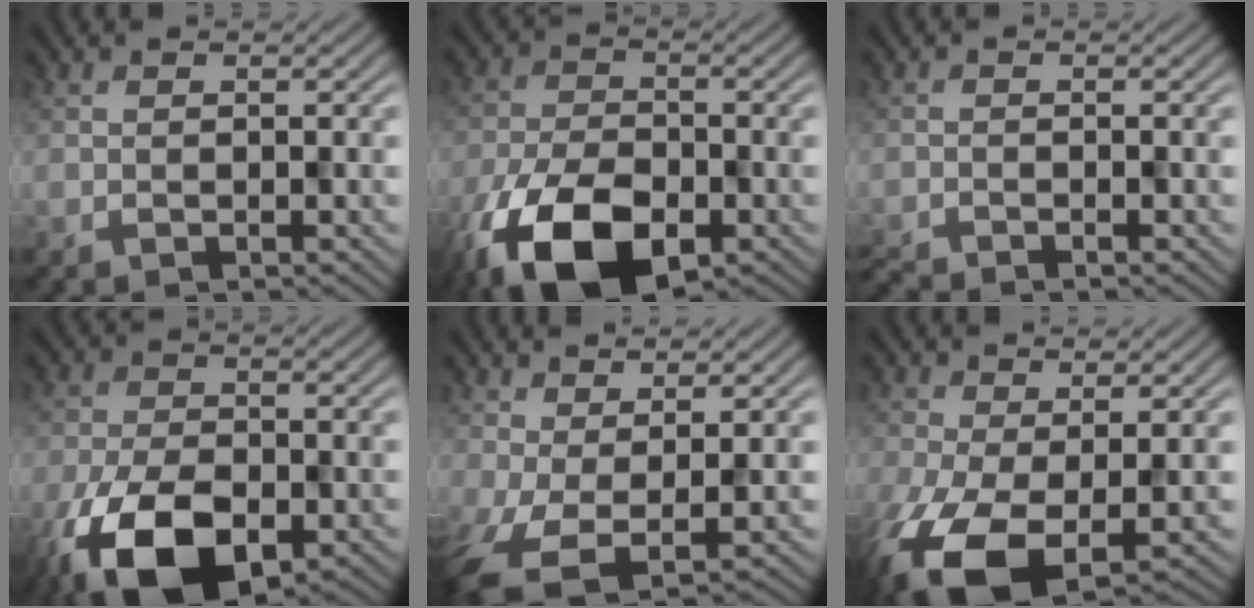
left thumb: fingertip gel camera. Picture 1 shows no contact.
{"total": 13.4, "force": [-7.5, 6.8, 8.8], "torque": [-0.190, -0.034, -0.143]}
{"total": 1.8, "force": [-1.8, -0.2, 0.0], "torque": [-0.005, -0.002, -0.034]}
{"total": 12.9, "force": [-6.7, 6.6, 8.8], "torque": [-0.172, -0.039, -0.117]}
{"total": 5.1, "force": [-0.5, 1.8, 4.7], "torque": [-0.102, -0.010, -0.004]}
{"total": 9.3, "force": [-2.7, 4.5, 7.7], "torque": [-0.183, -0.033, -0.035]}